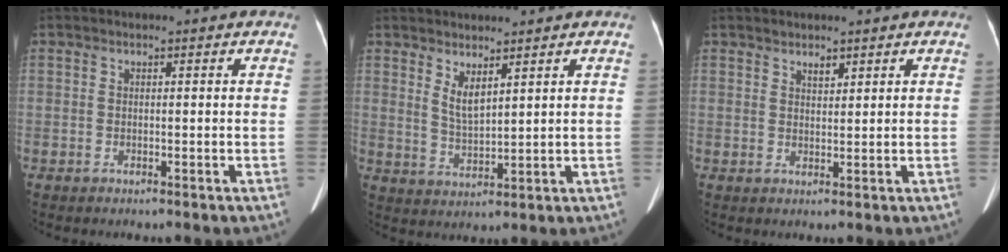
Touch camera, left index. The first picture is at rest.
{"total": 3.6, "force": [2.4, 0.8, 2.5], "torque": [-0.055, -0.013, 0.055]}
{"total": 1.5, "force": [1.2, 0.7, 0.6], "torque": [-0.010, 0.001, 0.021]}